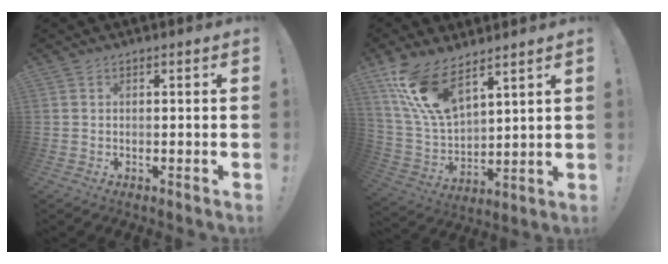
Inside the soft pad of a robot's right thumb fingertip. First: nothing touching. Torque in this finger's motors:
{"motor_torque": [0.27, 0.50, 1.06, 0.91, 0.10]}